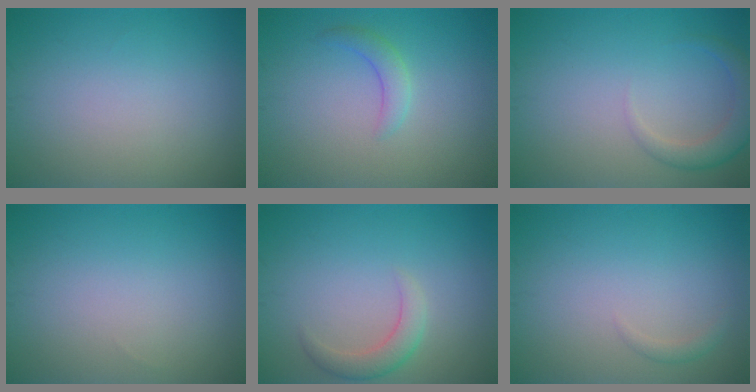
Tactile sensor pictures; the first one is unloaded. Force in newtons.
{"total": 1.8, "press": 1.8, "slide": 0.1}
{"total": 2.8, "press": 2.8, "slide": 0.3}
{"total": 0.0}
{"total": 2.3, "press": 2.3, "slide": 0.4}
{"total": 0.8, "press": 0.8, "slide": 0.1}